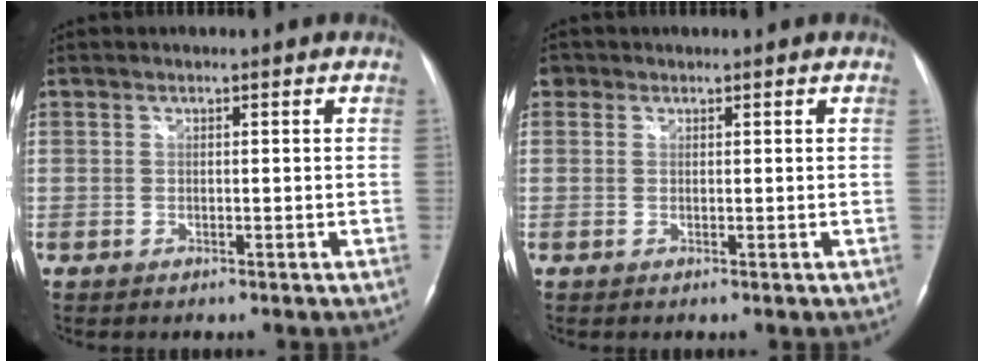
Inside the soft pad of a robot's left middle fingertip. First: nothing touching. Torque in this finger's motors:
{"motor_torque": [0.13, -0.03, -0.10, 0.01]}